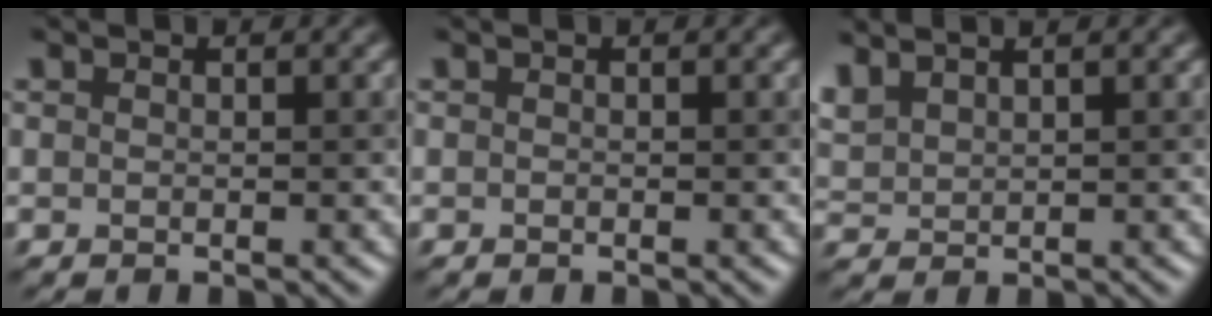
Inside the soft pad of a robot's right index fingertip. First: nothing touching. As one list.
[{"total": 0.0}, {"total": 2.6, "force": [2.1, 0.9, 1.3], "torque": [-0.044, 0.014, 0.051]}]